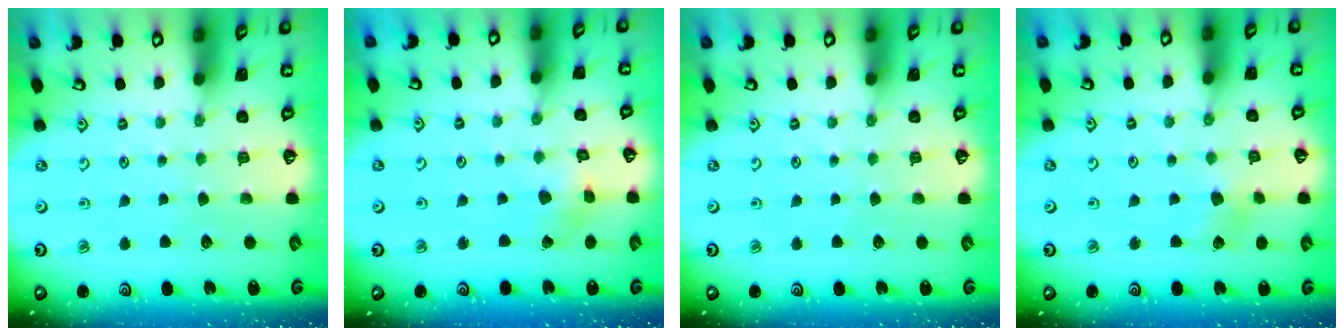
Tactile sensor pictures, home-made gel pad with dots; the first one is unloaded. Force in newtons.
{"total": 2.0, "press": 2.0, "slide": 0.3}
{"total": 0.0}
{"total": 5.1, "press": 5.1, "slide": 0.5}